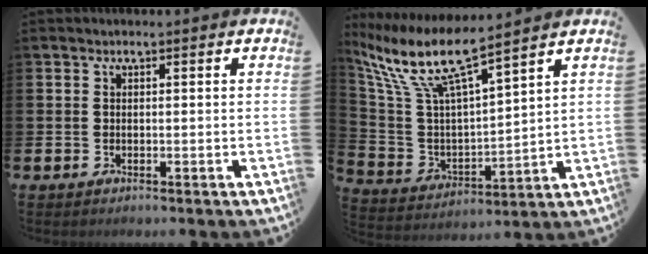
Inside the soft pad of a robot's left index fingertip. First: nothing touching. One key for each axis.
{"total": 9.5, "fx": 7.8, "fy": 1.3, "fz": 5.2, "tx": -0.139, "ty": -0.044, "tz": 0.129}